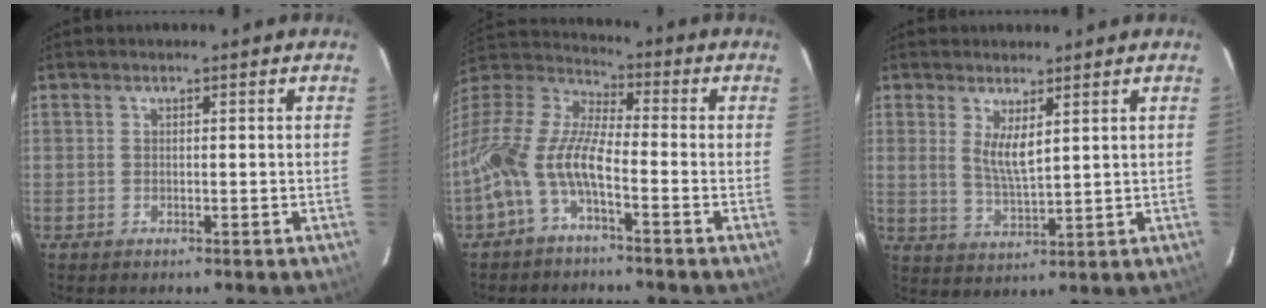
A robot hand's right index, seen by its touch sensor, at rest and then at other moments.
{"total": 14.0, "force": [-5.6, 4.8, 11.9], "torque": [-0.247, -0.002, -0.121]}
{"total": 5.3, "force": [2.2, 1.4, 4.6], "torque": [-0.085, -0.013, 0.044]}